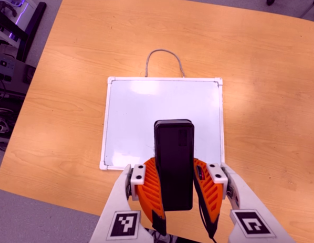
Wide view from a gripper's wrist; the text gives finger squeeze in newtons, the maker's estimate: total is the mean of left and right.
{"total": 7.9, "left": 6.9, "right": 8.8}